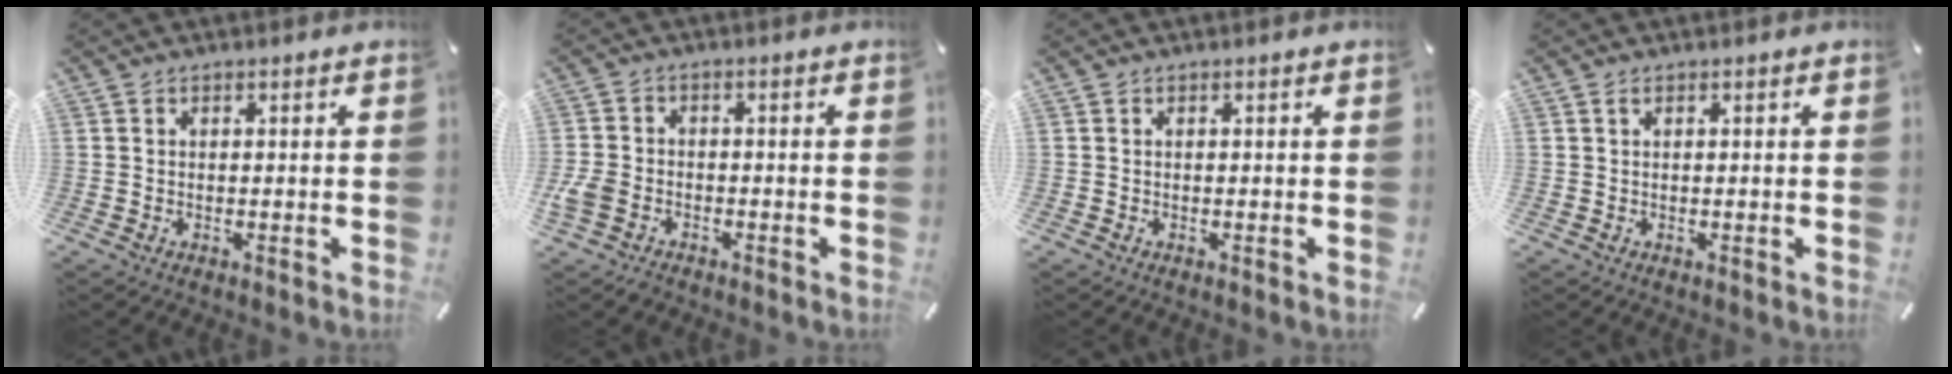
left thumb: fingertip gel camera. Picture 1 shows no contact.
{"total": 4.9, "force": [-2.5, 3.6, 2.1], "torque": [-0.053, 0.011, -0.049]}
{"total": 0.0}
{"total": 0.7, "force": [0.3, 0.2, 0.6], "torque": [-0.011, 0.002, 0.004]}